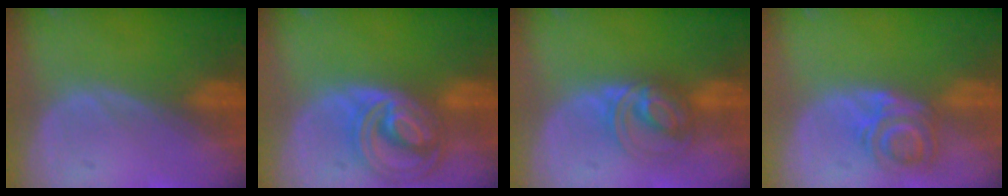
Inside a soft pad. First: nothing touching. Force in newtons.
{"total": 8.7, "press": 7.5, "slide": 4.4}
{"total": 5.4, "press": 5.4, "slide": 0.5}
{"total": 5.7, "press": 5.1, "slide": 2.5}